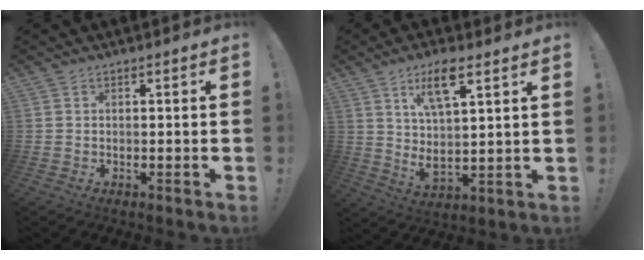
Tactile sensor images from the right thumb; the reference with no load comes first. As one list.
[{"total": 11.6, "force": [6.3, 3.3, 9.2], "torque": [-0.162, -0.019, 0.105]}]